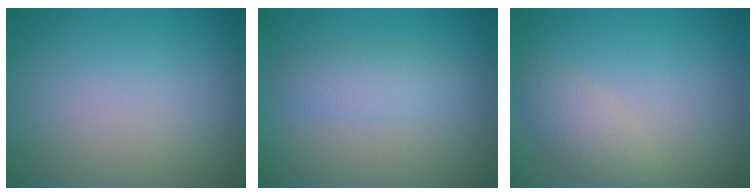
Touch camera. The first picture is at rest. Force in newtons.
{"total": 2.4, "press": 2.4, "slide": 0.0}
{"total": 2.4, "press": 2.4, "slide": 0.2}